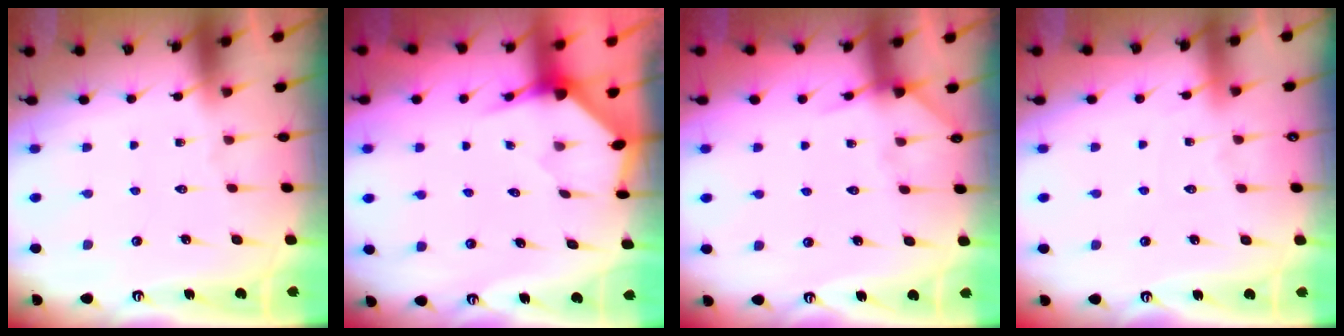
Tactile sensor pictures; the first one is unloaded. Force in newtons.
{"total": 3.2, "press": 3.2, "slide": 0.3}
{"total": 3.9, "press": 3.9, "slide": 0.3}
{"total": 3.0, "press": 2.9, "slide": 0.4}